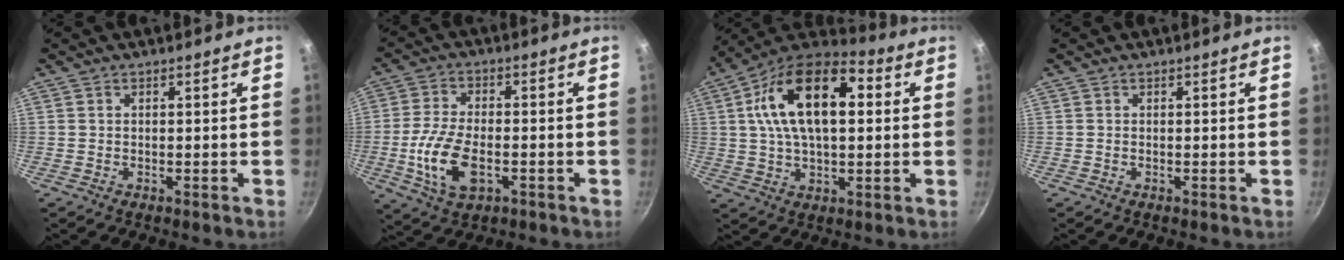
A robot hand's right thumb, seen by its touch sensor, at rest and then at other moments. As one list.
[{"total": 11.2, "force": [-3.0, 6.0, 9.0], "torque": [-0.180, 0.006, -0.052]}, {"total": 19.4, "force": [3.9, 10.2, 16.0], "torque": [-0.268, 0.024, 0.055]}, {"total": 0.0}]